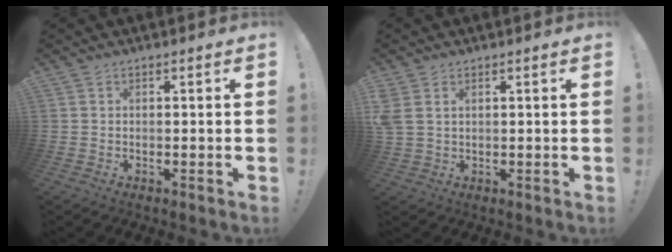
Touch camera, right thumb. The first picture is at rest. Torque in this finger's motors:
{"motor_torque": [0.01, -0.04, 0.49, 0.04, 0.05]}